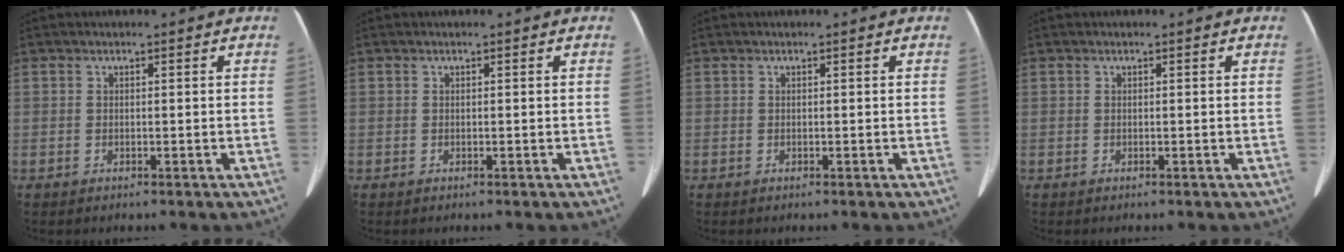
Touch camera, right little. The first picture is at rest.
{"total": 0.0}
{"total": 0.0}
{"total": 0.0}